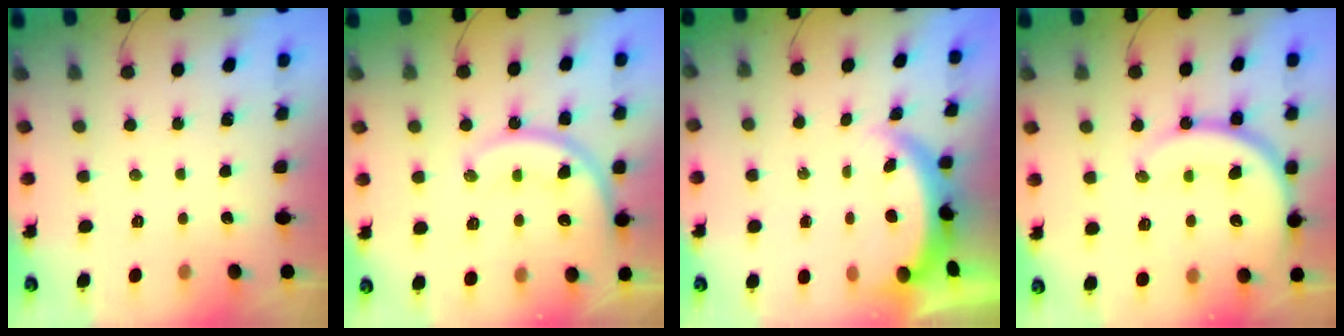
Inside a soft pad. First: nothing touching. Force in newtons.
{"total": 17.2, "press": 17.1, "slide": 1.8}
{"total": 6.0, "press": 5.7, "slide": 1.8}
{"total": 18.8, "press": 18.5, "slide": 3.7}